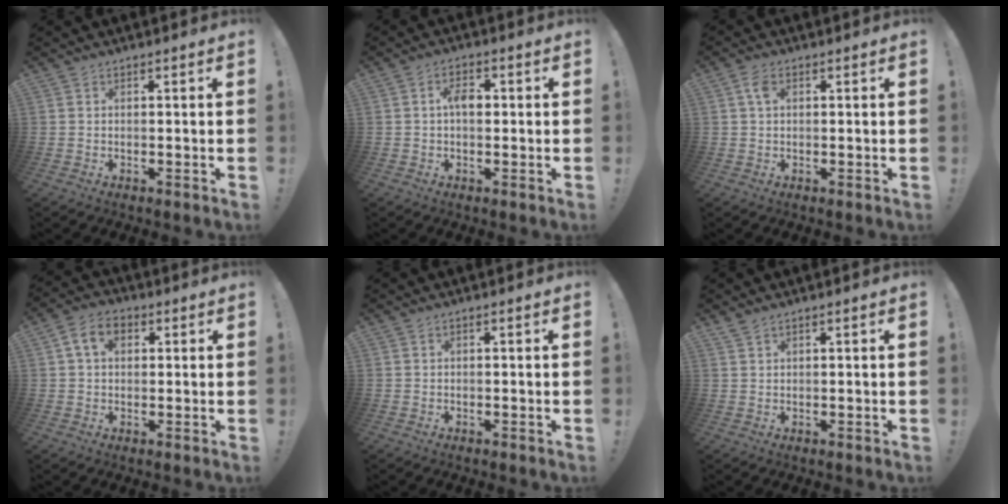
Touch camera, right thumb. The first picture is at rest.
{"total": 4.4, "force": [0.6, 2.5, 3.6], "torque": [-0.054, 0.007, 0.005]}
{"total": 3.3, "force": [1.1, 2.0, 2.5], "torque": [-0.045, 0.004, 0.018]}
{"total": 7.4, "force": [2.3, 5.2, 4.8], "torque": [-0.076, 0.010, 0.045]}
{"total": 0.0}
{"total": 1.5, "force": [1.3, 0.5, 0.6], "torque": [-0.009, -0.004, 0.023]}